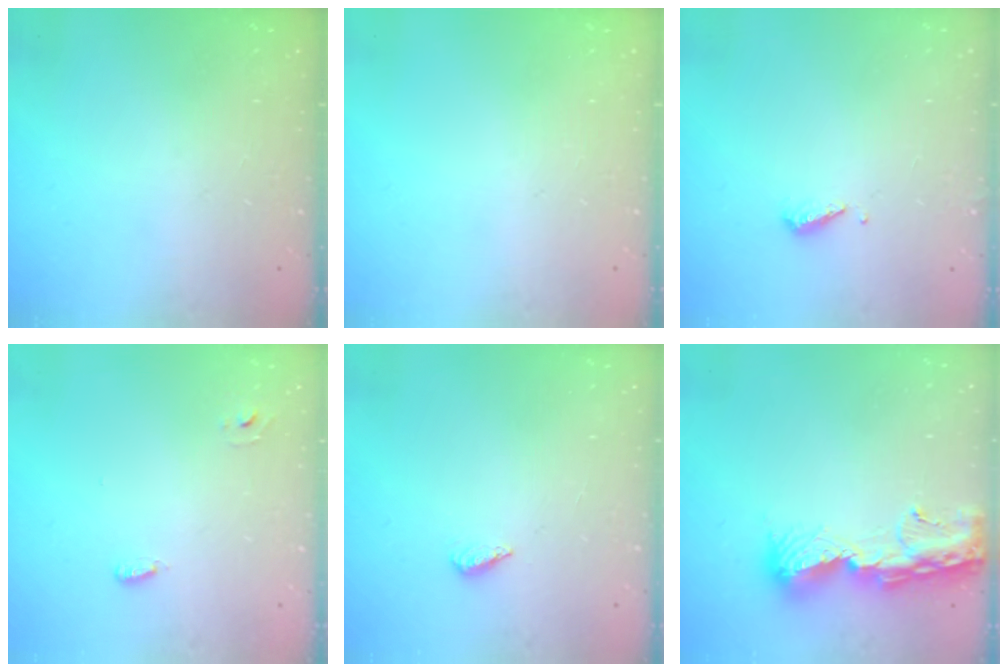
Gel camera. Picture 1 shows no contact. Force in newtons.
{"total": 0.0}
{"total": 3.9, "press": 3.9, "slide": 0.4}
{"total": 2.6, "press": 2.5, "slide": 0.6}
{"total": 2.1, "press": 1.9, "slide": 0.8}
{"total": 12.9, "press": 12.9, "slide": 1.3}